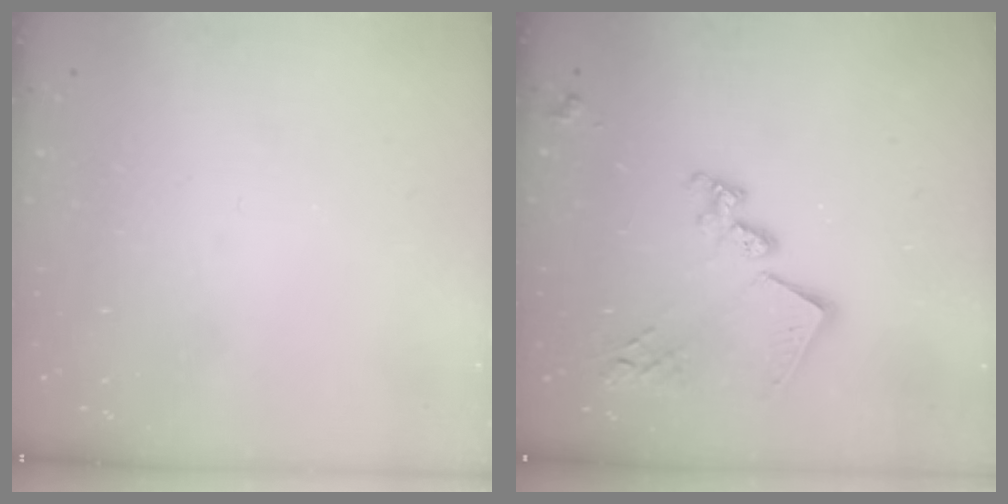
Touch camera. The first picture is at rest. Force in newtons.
{"total": 15.2, "press": 15.2, "slide": 0.8}